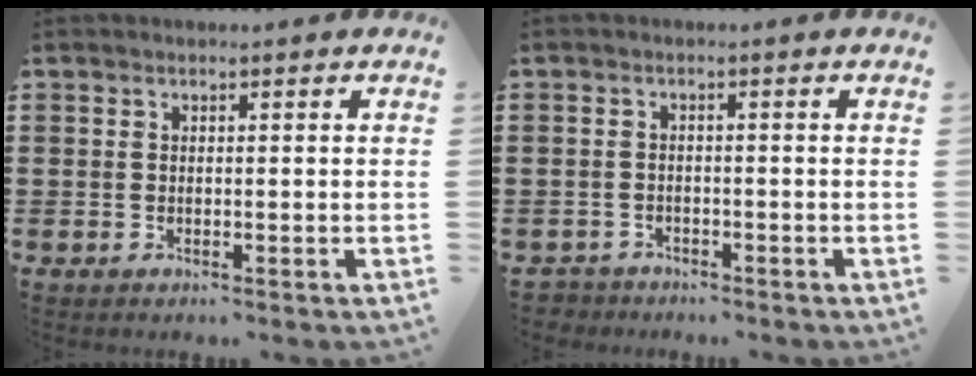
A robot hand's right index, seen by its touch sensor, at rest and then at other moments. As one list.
[{"total": 1.7, "force": [-1.7, 0.4, -0.3], "torque": [-0.001, 0.003, -0.039]}]